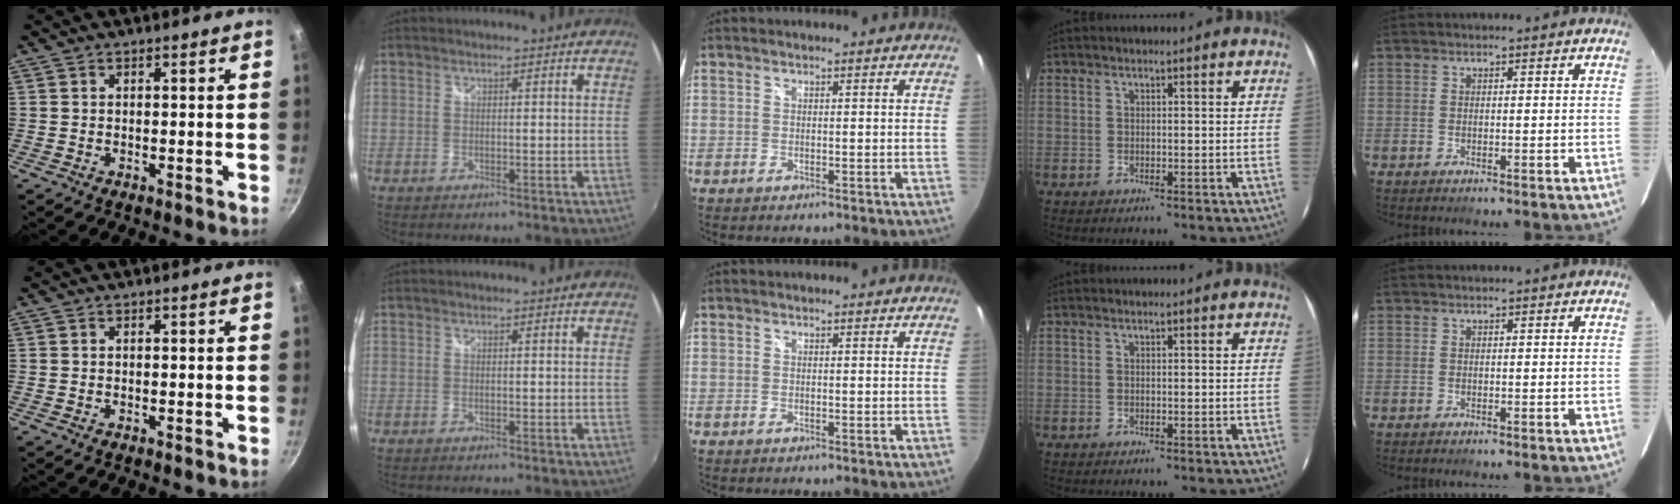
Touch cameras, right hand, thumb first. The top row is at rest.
{}